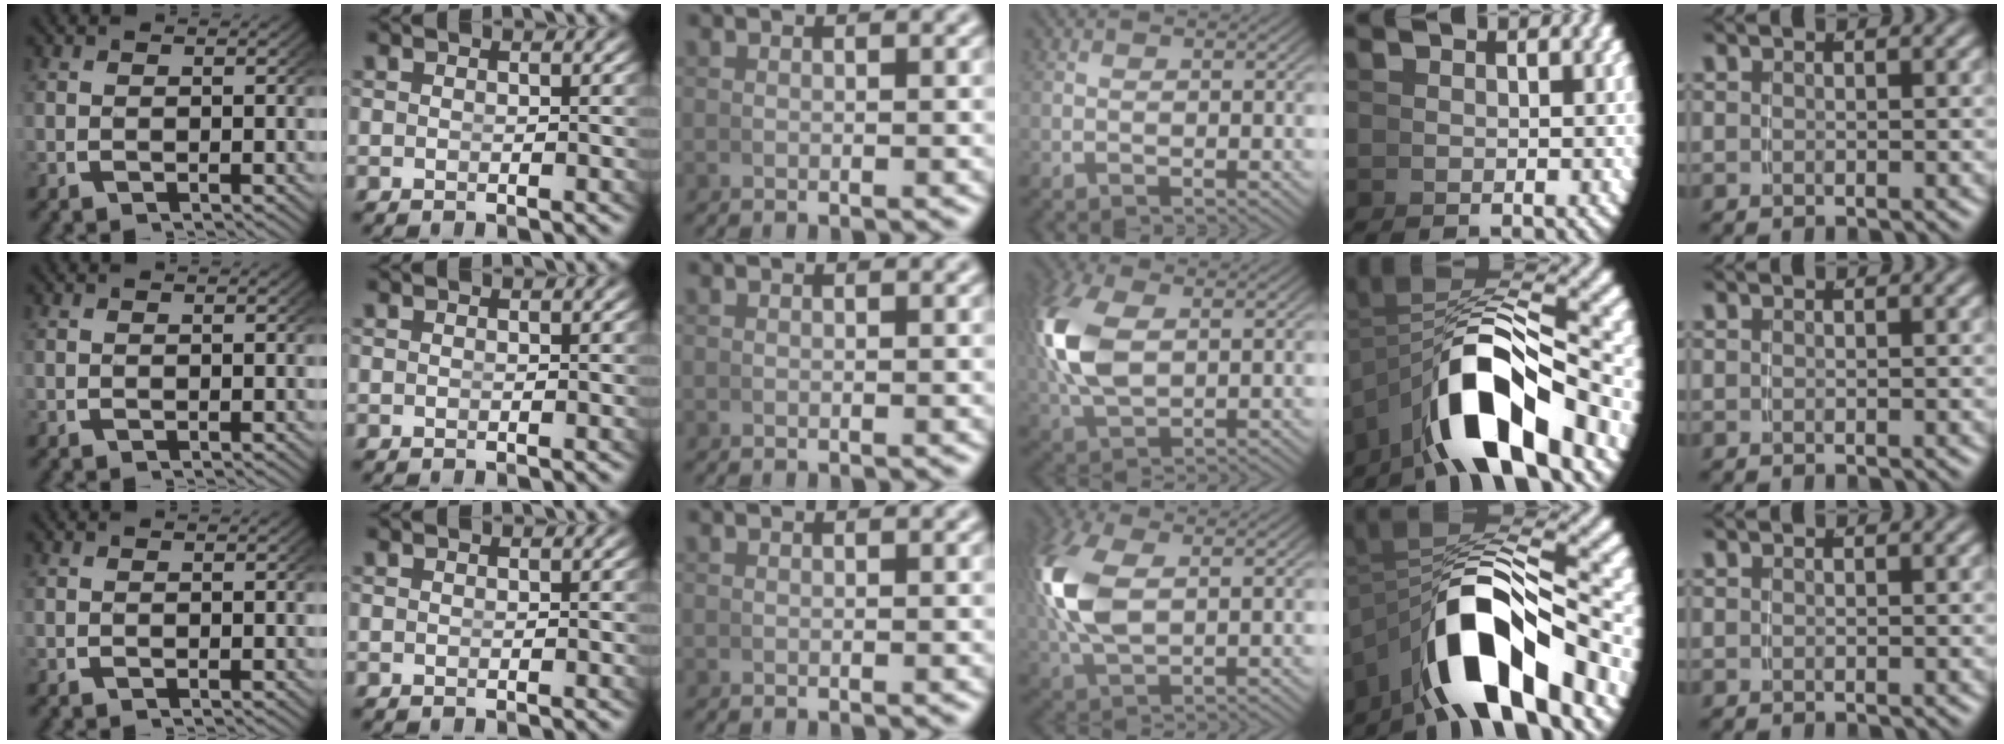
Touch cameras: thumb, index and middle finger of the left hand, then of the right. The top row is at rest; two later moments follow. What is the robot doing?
{"motion": "grasp_and_lifting", "object": "pen"}